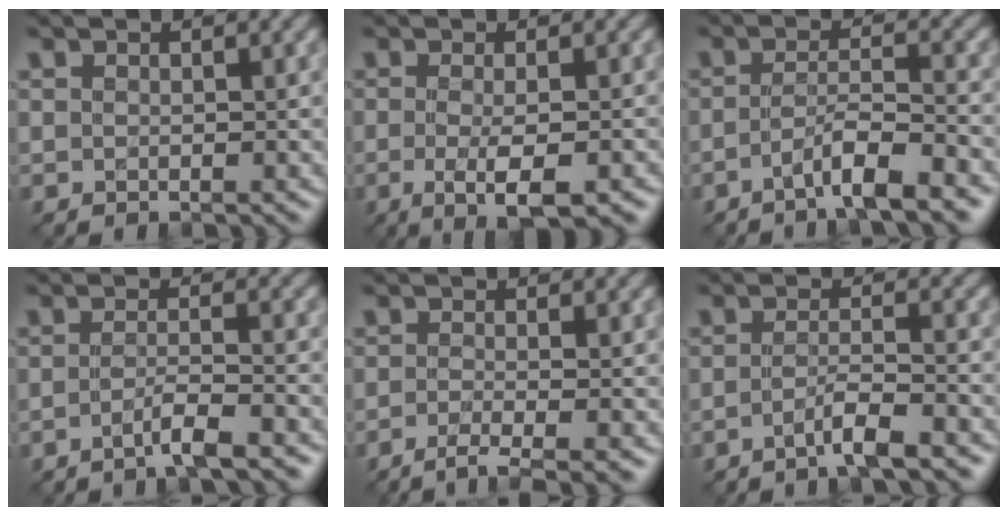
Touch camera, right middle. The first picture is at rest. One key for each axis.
{"total": 4.6, "fx": -1.4, "fy": 1.1, "fz": 4.3, "tx": -0.073, "ty": -0.009, "tz": -0.023}
{"total": 4.9, "fx": -2.8, "fy": 0.6, "fz": 4.0, "tx": -0.064, "ty": 0.006, "tz": -0.053}
{"total": 3.3, "fx": -2.1, "fy": 0.4, "fz": 2.5, "tx": -0.038, "ty": 0.005, "tz": -0.045}
{"total": 3.5, "fx": -2.0, "fy": 0.6, "fz": 2.7, "tx": -0.042, "ty": -0.008, "tz": -0.045}
{"total": 3.5, "fx": -2.2, "fy": 0.4, "fz": 2.8, "tx": -0.044, "ty": 0.005, "tz": -0.047}